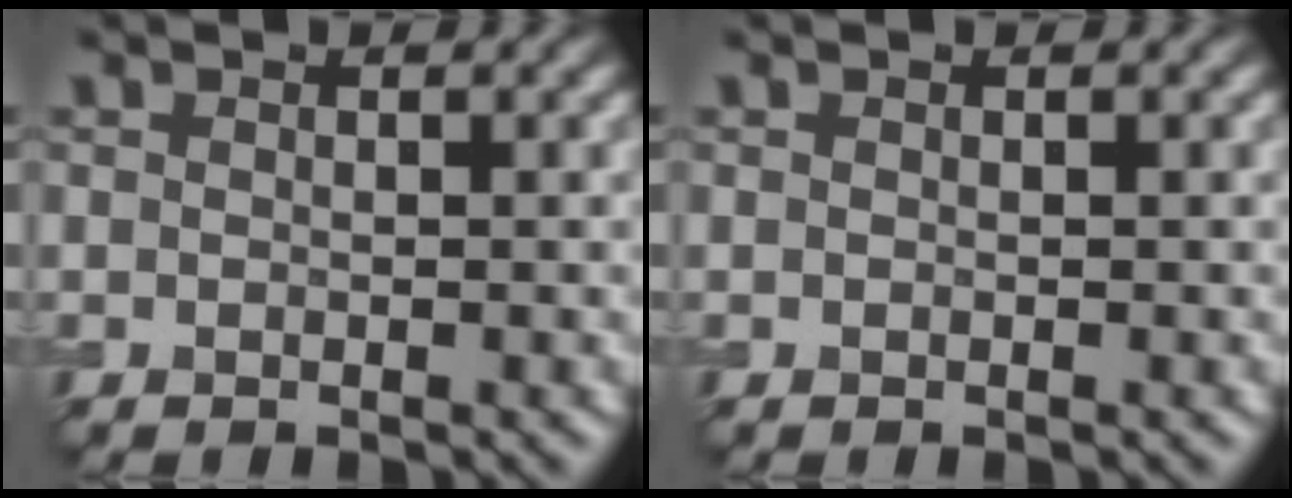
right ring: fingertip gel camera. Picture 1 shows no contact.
{"total": 0.0}